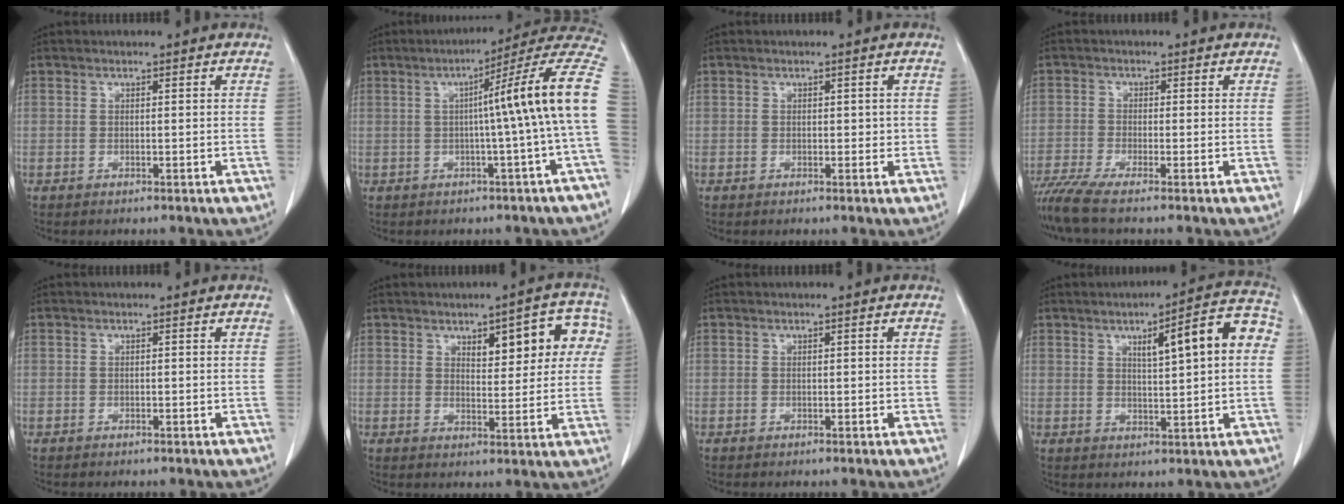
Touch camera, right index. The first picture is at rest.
{"total": 14.9, "force": [0.6, -1.8, 14.8], "torque": [-0.181, 0.029, -0.003]}
{"total": 1.5, "force": [0.3, 0.9, 1.2], "torque": [-0.014, 0.000, 0.006]}
{"total": 5.0, "force": [-4.1, -0.8, 2.8], "torque": [-0.054, -0.014, -0.078]}
{"total": 0.0}
{"total": 9.4, "force": [3.5, 3.8, 7.9], "torque": [-0.088, 0.026, 0.046]}
{"total": 0.6, "force": [0.2, 0.3, 0.4], "torque": [-0.004, 0.002, 0.004]}
{"total": 10.9, "force": [2.6, 1.6, 10.4], "torque": [-0.139, 0.027, 0.034]}